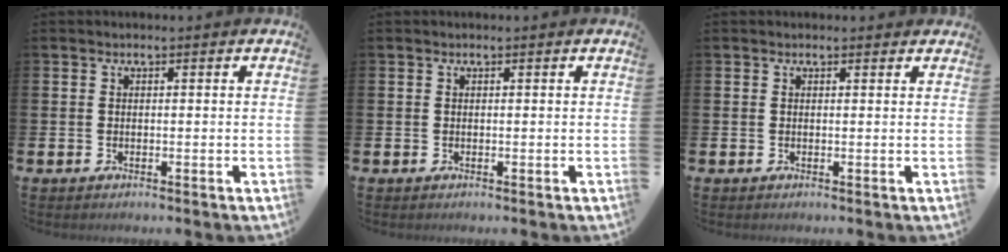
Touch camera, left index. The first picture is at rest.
{"total": 0.0}
{"total": 0.6, "force": [0.4, 0.3, 0.2], "torque": [0.003, 0.001, 0.005]}